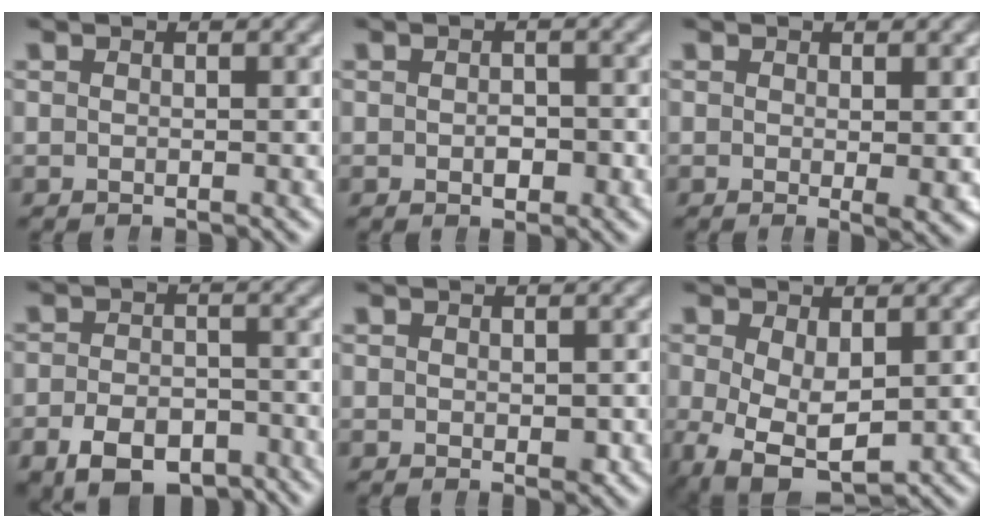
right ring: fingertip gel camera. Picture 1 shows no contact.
{"total": 1.2, "force": [-0.4, 0.7, 0.9], "torque": [-0.015, -0.006, -0.007]}
{"total": 1.4, "force": [0.0, 0.1, 1.4], "torque": [-0.019, -0.011, 0.002]}
{"total": 5.8, "force": [-4.2, 3.2, 2.4], "torque": [-0.030, -0.020, -0.065]}
{"total": 0.8, "force": [-0.1, 0.4, 0.7], "torque": [-0.010, -0.008, 0.003]}
{"total": 7.7, "force": [-3.5, 5.2, 4.5], "torque": [-0.104, -0.067, -0.028]}